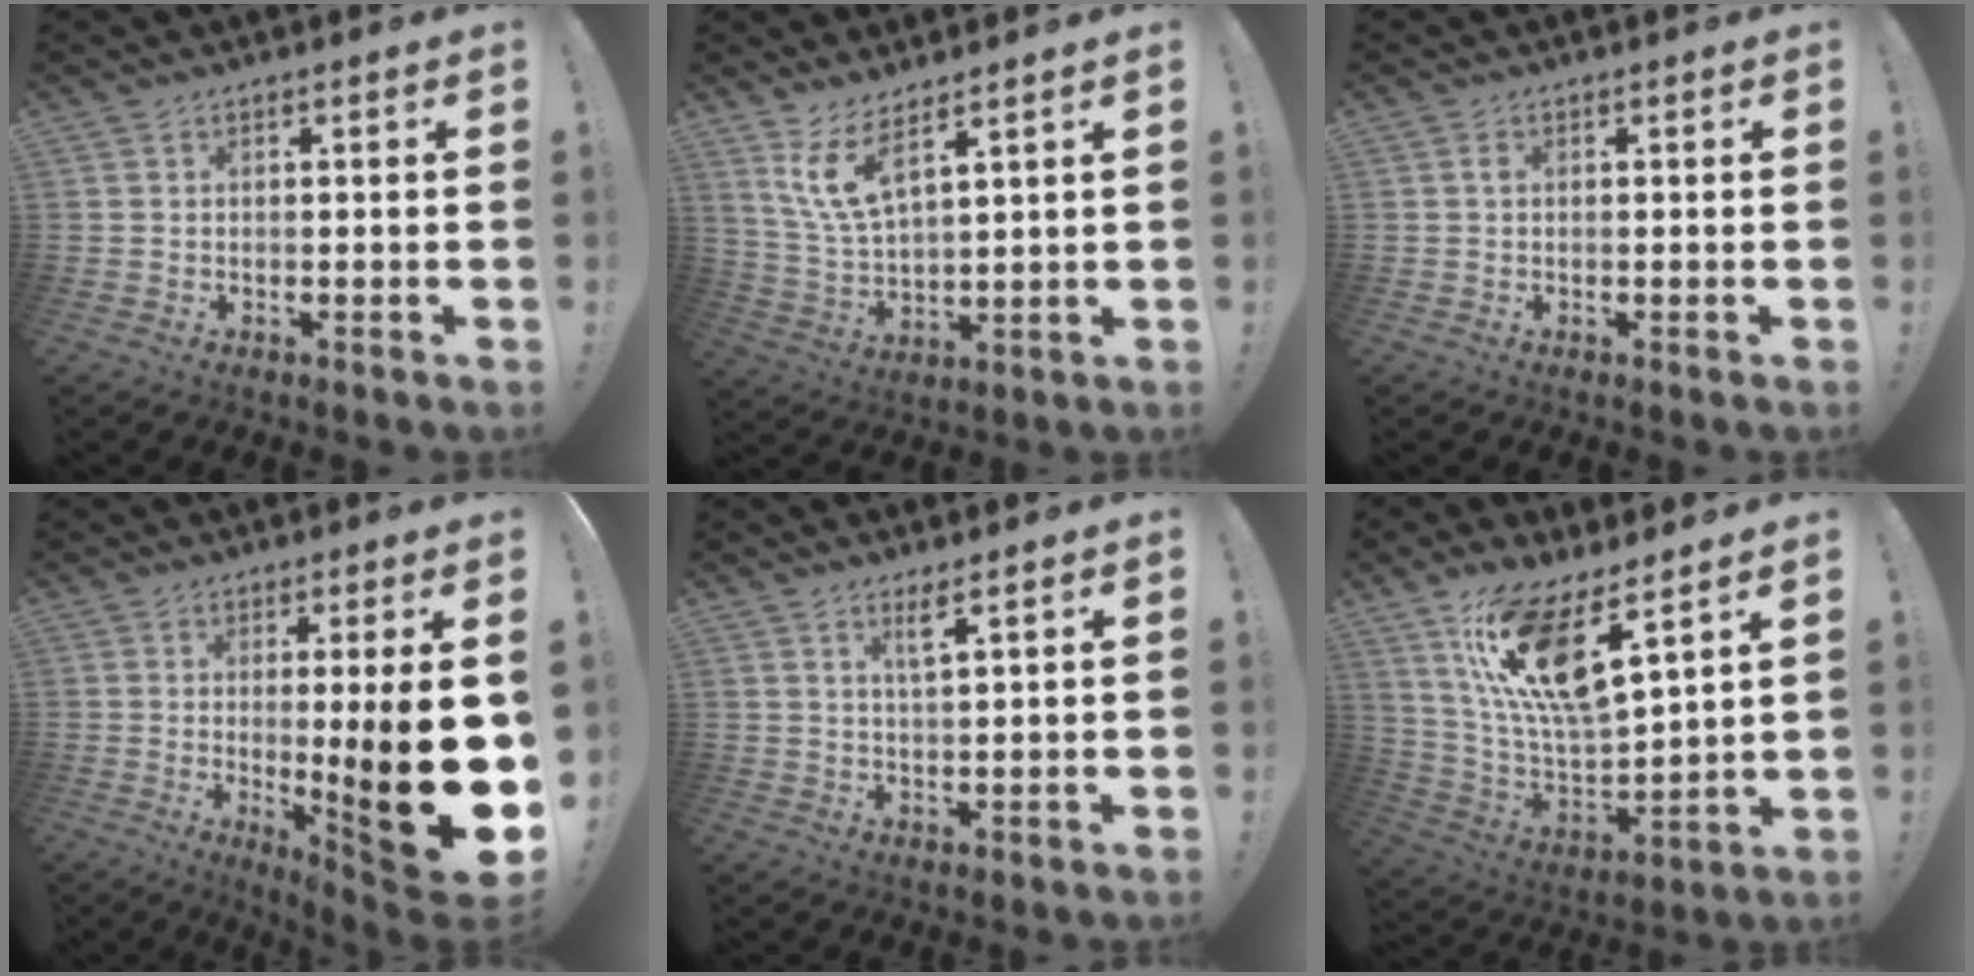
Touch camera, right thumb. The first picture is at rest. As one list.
[{"total": 9.6, "force": [6.5, 2.9, 6.4], "torque": [-0.127, -0.026, 0.124]}, {"total": 1.0, "force": [0.1, 0.6, 0.8], "torque": [-0.021, 0.006, 0.001]}, {"total": 20.5, "force": [0.0, 2.3, 20.4], "torque": [-0.288, -0.029, 0.012]}, {"total": 3.9, "force": [2.4, 0.4, 3.1], "torque": [-0.056, -0.006, 0.037]}, {"total": 16.2, "force": [10.2, 3.7, 12.0], "torque": [-0.241, -0.061, 0.174]}]